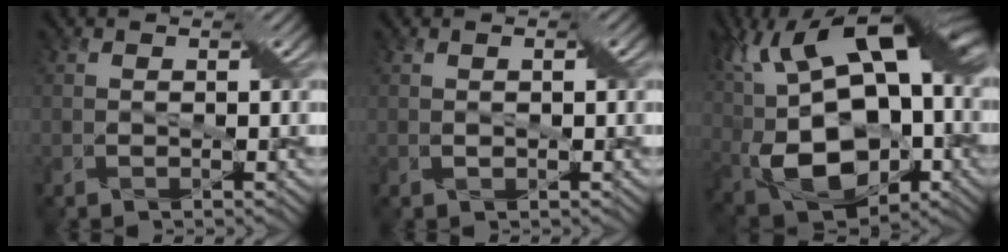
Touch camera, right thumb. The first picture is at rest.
{"total": 0.9, "force": [0.2, 0.4, 0.8], "torque": [-0.014, 0.002, 0.004]}
{"total": 21.0, "force": [3.2, 12.4, 16.6], "torque": [-0.305, 0.030, 0.062]}